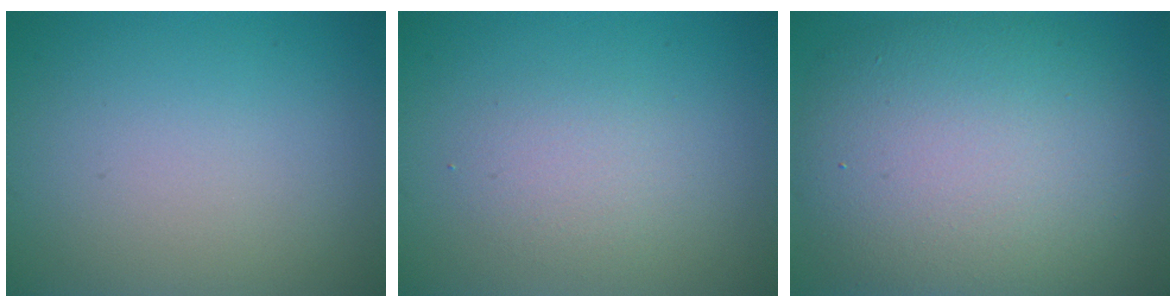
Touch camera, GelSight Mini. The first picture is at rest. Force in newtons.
{"total": 1.8, "press": 1.8, "slide": 0.0}
{"total": 11.7, "press": 11.7, "slide": 0.6}